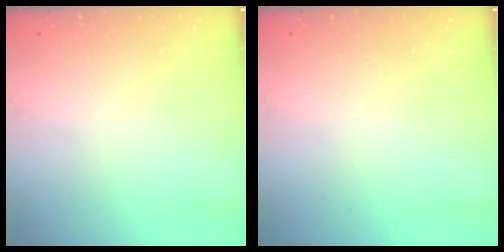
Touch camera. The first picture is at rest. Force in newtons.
{"total": 0.0}